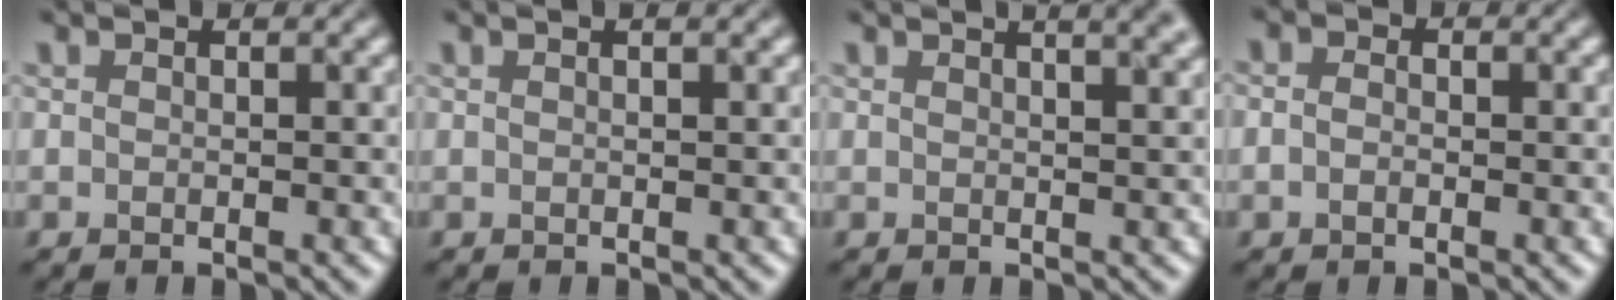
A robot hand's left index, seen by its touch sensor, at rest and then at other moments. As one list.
[{"total": 2.2, "force": [1.2, 0.8, 1.7], "torque": [-0.010, 0.001, -0.003]}, {"total": 6.4, "force": [3.8, 2.9, 4.2], "torque": [-0.014, 0.049, 0.013]}, {"total": 2.0, "force": [0.1, 1.4, 1.4], "torque": [-0.015, 0.006, -0.019]}]